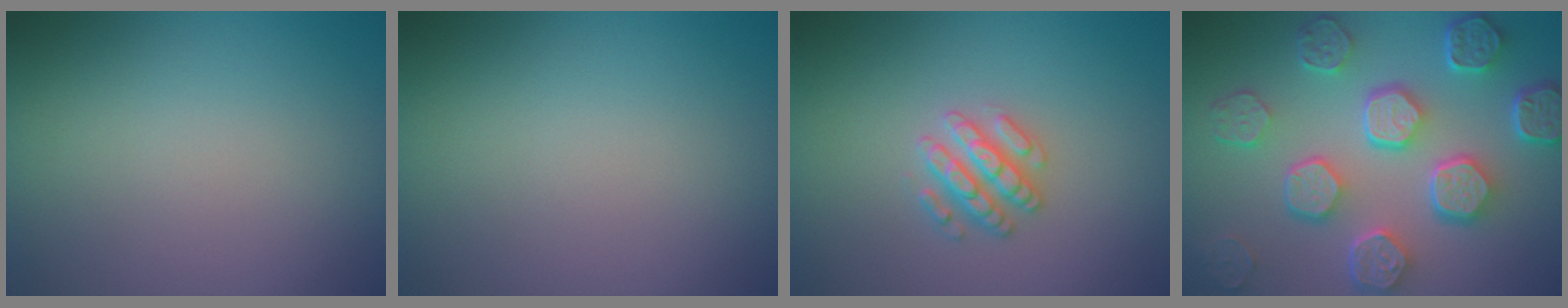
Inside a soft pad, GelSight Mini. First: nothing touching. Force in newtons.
{"total": 0.0}
{"total": 2.6, "press": 2.6, "slide": 0.3}
{"total": 8.2, "press": 6.4, "slide": 5.1}